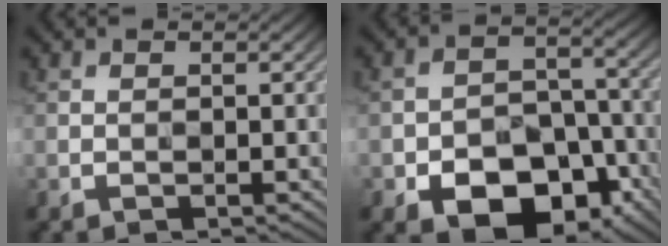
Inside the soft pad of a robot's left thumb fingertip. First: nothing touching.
{"total": 13.1, "force": [-7.0, 7.9, 7.8], "torque": [-0.129, -0.022, -0.112]}